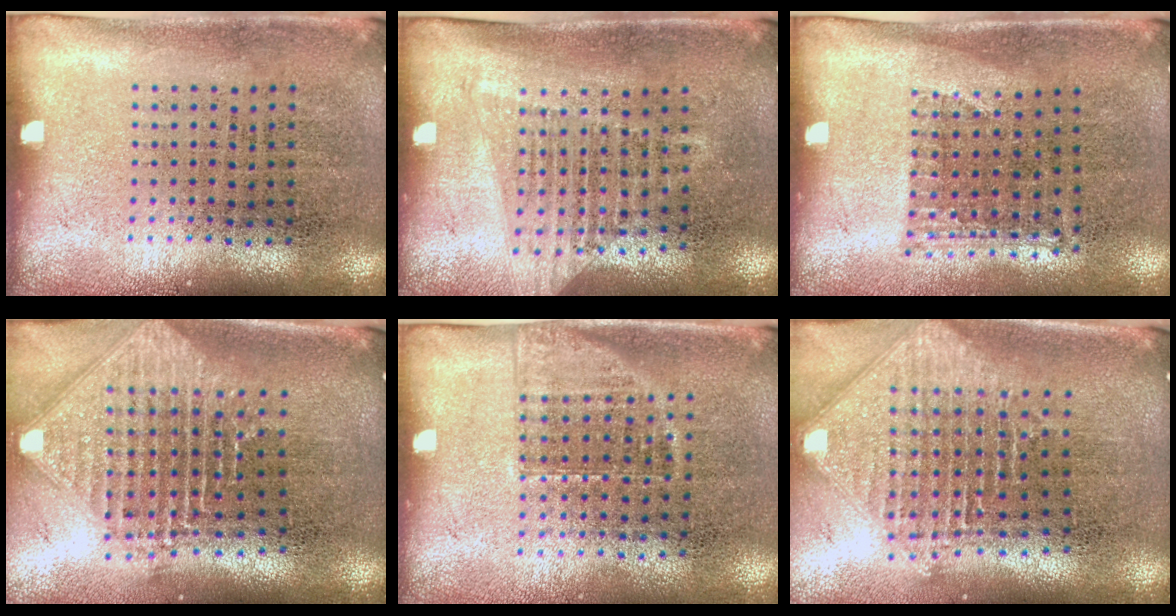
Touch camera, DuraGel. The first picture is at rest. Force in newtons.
{"total": 1.5, "press": 1.4, "slide": 0.5}
{"total": 1.1, "press": 0.9, "slide": 0.6}
{"total": 2.4, "press": 1.8, "slide": 1.5}
{"total": 1.2, "press": 1.0, "slide": 0.7}
{"total": 2.5, "press": 1.9, "slide": 1.6}